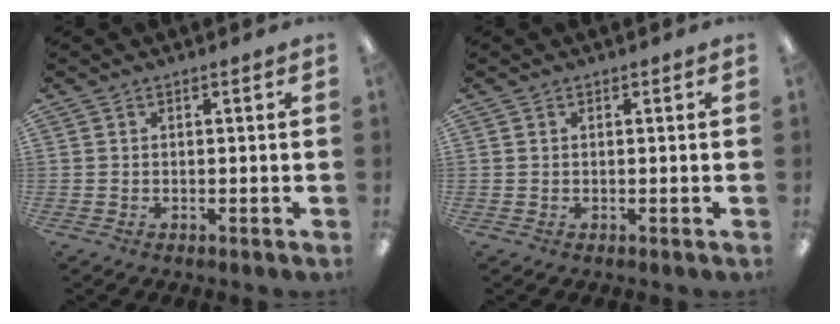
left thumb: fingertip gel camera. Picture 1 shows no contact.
{"total": 0.0}